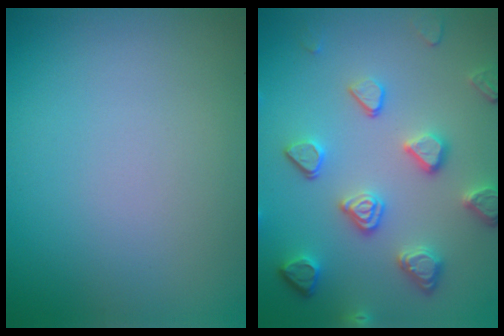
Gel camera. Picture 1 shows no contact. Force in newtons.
{"total": 5.0, "press": 4.2, "slide": 2.8}